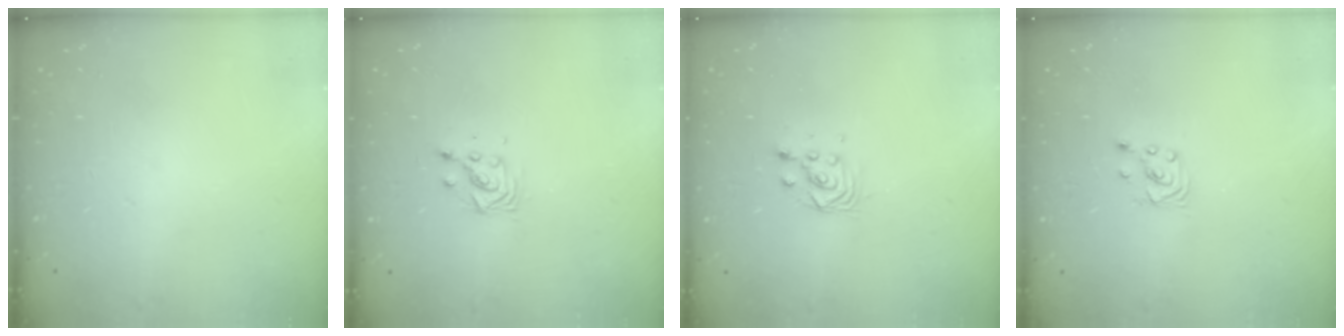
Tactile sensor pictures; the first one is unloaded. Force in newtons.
{"total": 4.1, "press": 4.1, "slide": 0.2}
{"total": 3.0, "press": 3.0, "slide": 0.1}
{"total": 1.7, "press": 1.6, "slide": 0.1}